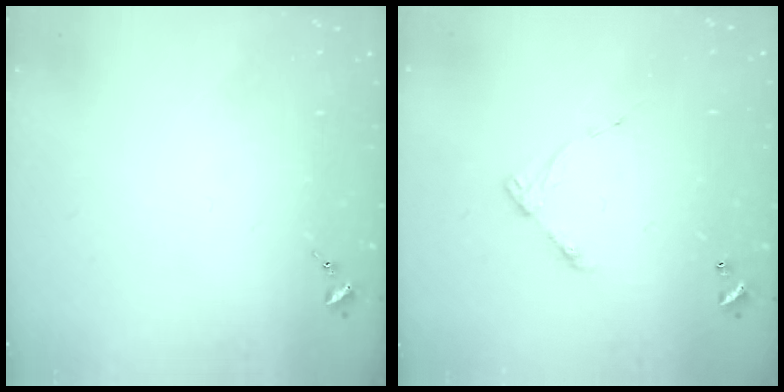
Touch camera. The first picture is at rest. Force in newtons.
{"total": 5.9, "press": 5.9, "slide": 0.4}